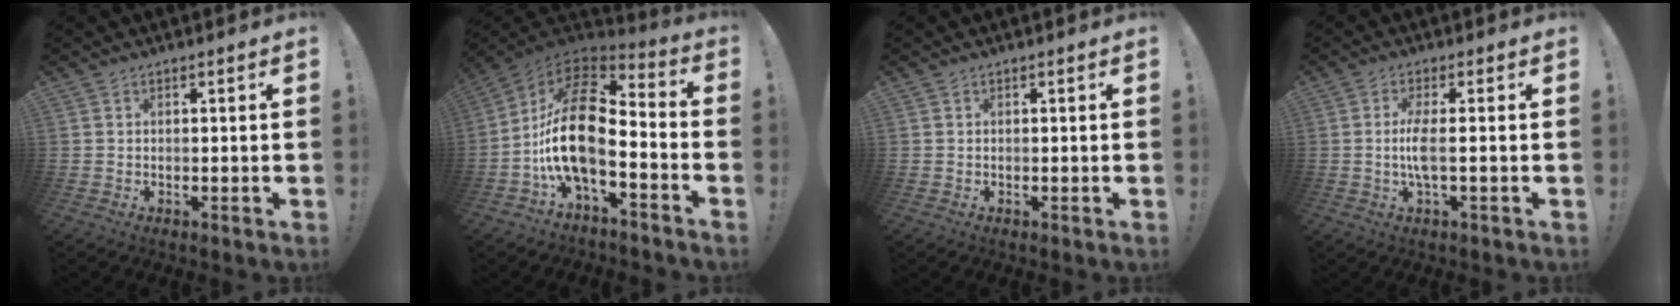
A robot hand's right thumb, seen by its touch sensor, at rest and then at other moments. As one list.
[{"total": 19.1, "force": [-3.4, 9.1, 16.4], "torque": [-0.330, 0.016, -0.060]}, {"total": 0.0}, {"total": 6.0, "force": [-0.4, 0.3, 6.0], "torque": [-0.131, -0.012, -0.013]}]